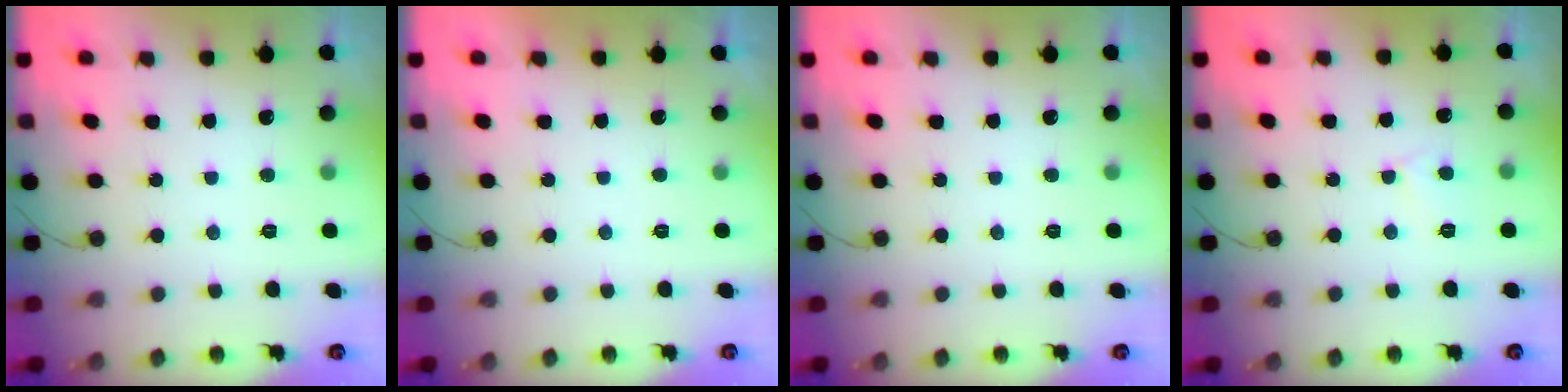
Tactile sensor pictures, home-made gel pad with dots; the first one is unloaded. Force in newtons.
{"total": 2.2, "press": 2.1, "slide": 0.3}
{"total": 0.0}
{"total": 3.5, "press": 3.5, "slide": 0.2}